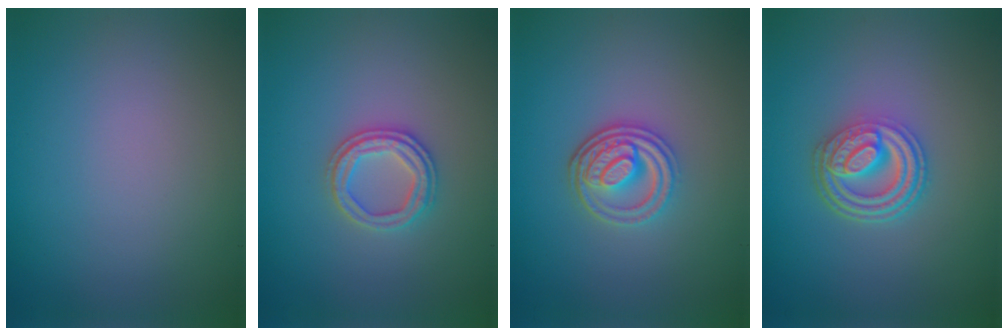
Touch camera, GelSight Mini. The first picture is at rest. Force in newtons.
{"total": 2.6, "press": 2.5, "slide": 0.7}
{"total": 3.9, "press": 3.1, "slide": 2.3}
{"total": 4.8, "press": 3.7, "slide": 3.0}